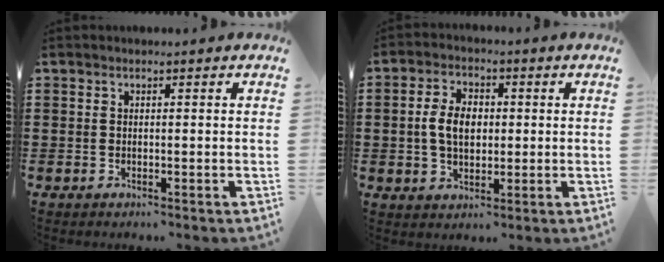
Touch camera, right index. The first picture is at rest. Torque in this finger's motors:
{"motor_torque": [0.80, 0.73, 0.51, 0.11]}